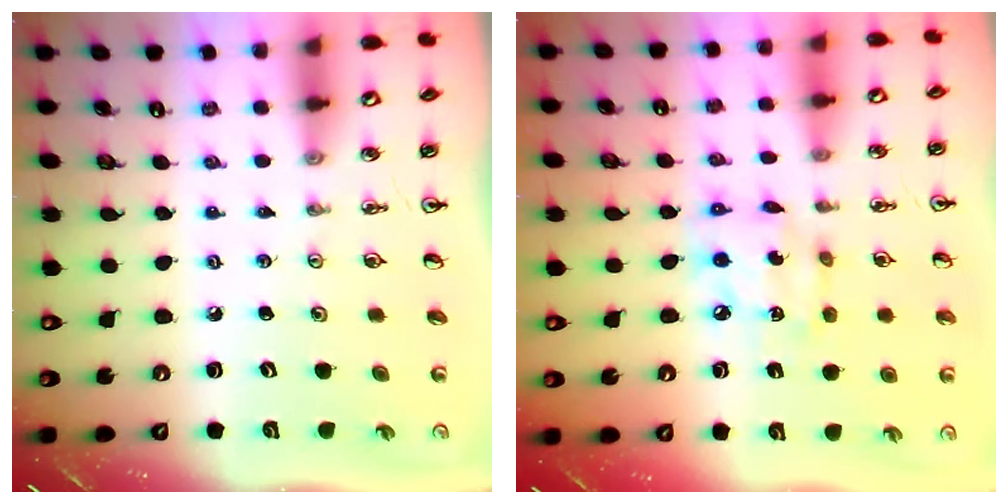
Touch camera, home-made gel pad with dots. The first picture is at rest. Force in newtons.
{"total": 9.0, "press": 9.0, "slide": 0.6}